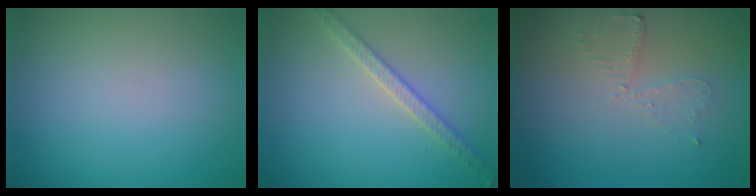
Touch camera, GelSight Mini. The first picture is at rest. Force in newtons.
{"total": 2.5, "press": 2.4, "slide": 0.4}
{"total": 1.9, "press": 1.9, "slide": 0.4}